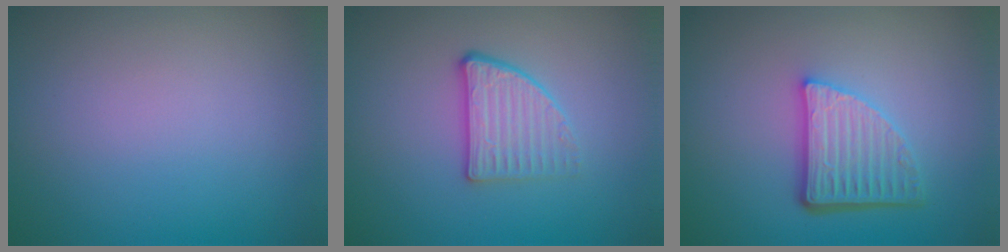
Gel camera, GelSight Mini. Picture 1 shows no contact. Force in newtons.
{"total": 2.8, "press": 2.5, "slide": 1.2}
{"total": 4.9, "press": 3.4, "slide": 3.5}